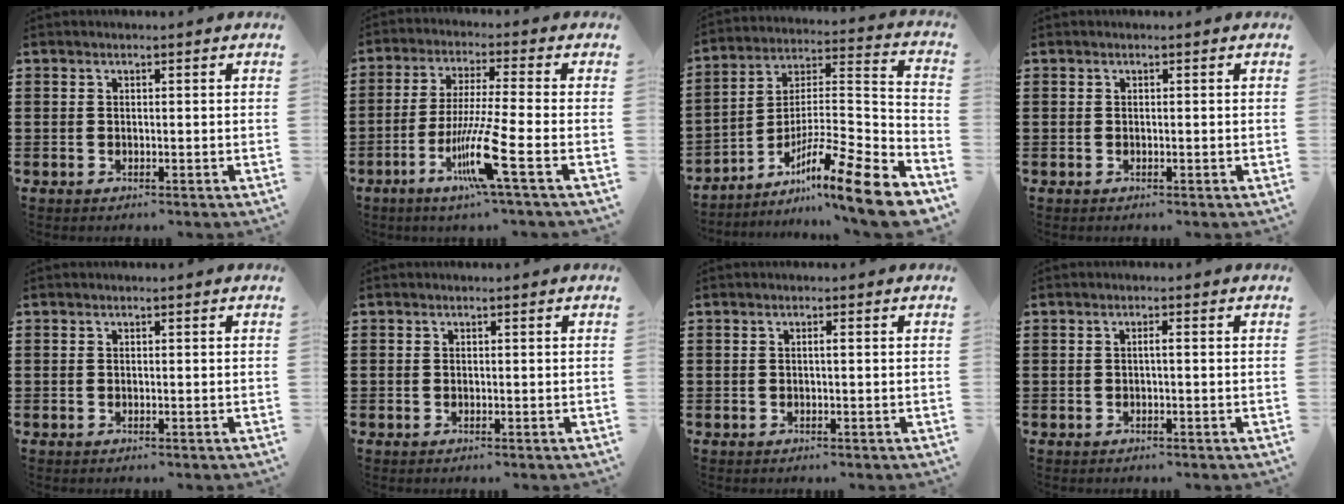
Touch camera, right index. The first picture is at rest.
{"total": 10.7, "force": [-4.7, 0.0, 9.7], "torque": [-0.199, -0.016, -0.092]}
{"total": 13.5, "force": [-9.5, 1.0, 9.5], "torque": [-0.141, 0.014, -0.173]}
{"total": 0.0}
{"total": 0.0}
{"total": 0.0}
{"total": 0.6, "force": [0.0, 0.0, 0.6], "torque": [-0.010, -0.001, -0.001]}
{"total": 0.8, "force": [-0.2, 0.0, 0.8], "torque": [-0.015, -0.002, -0.004]}